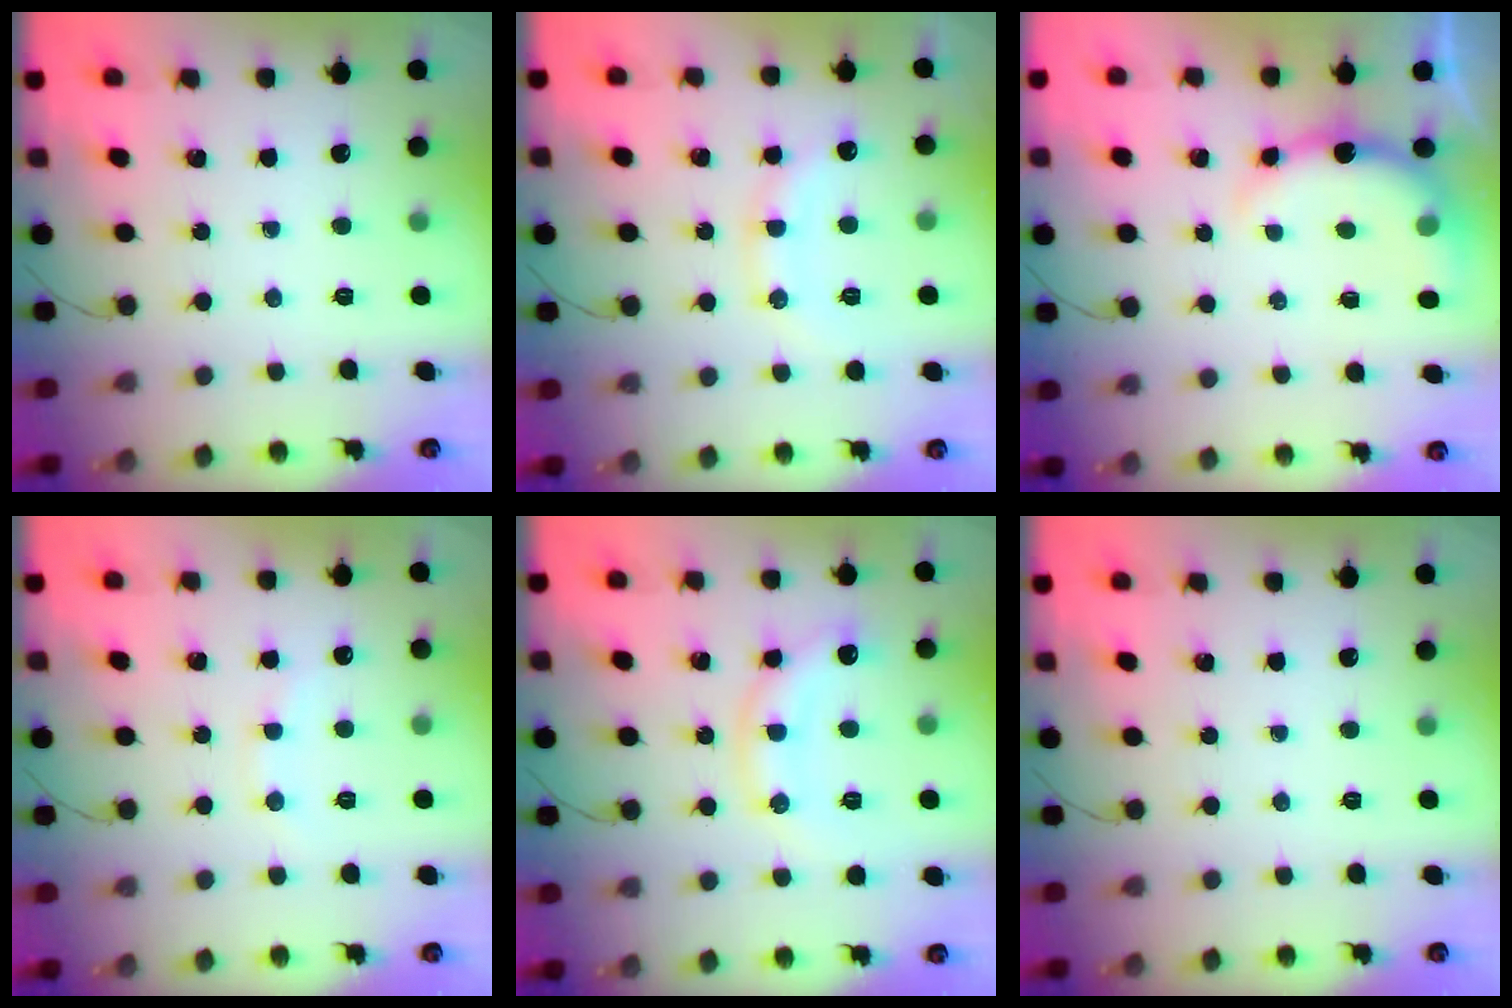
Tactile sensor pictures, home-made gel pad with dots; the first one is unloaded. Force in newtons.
{"total": 12.3, "press": 12.3, "slide": 0.8}
{"total": 7.2, "press": 7.1, "slide": 1.3}
{"total": 5.1, "press": 4.9, "slide": 1.3}
{"total": 10.3, "press": 10.3, "slide": 0.8}
{"total": 0.0}